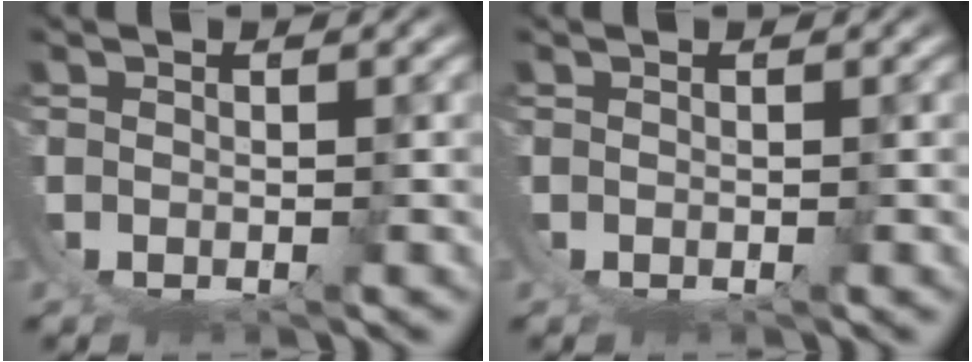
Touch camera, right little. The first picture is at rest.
{"total": 0.0}